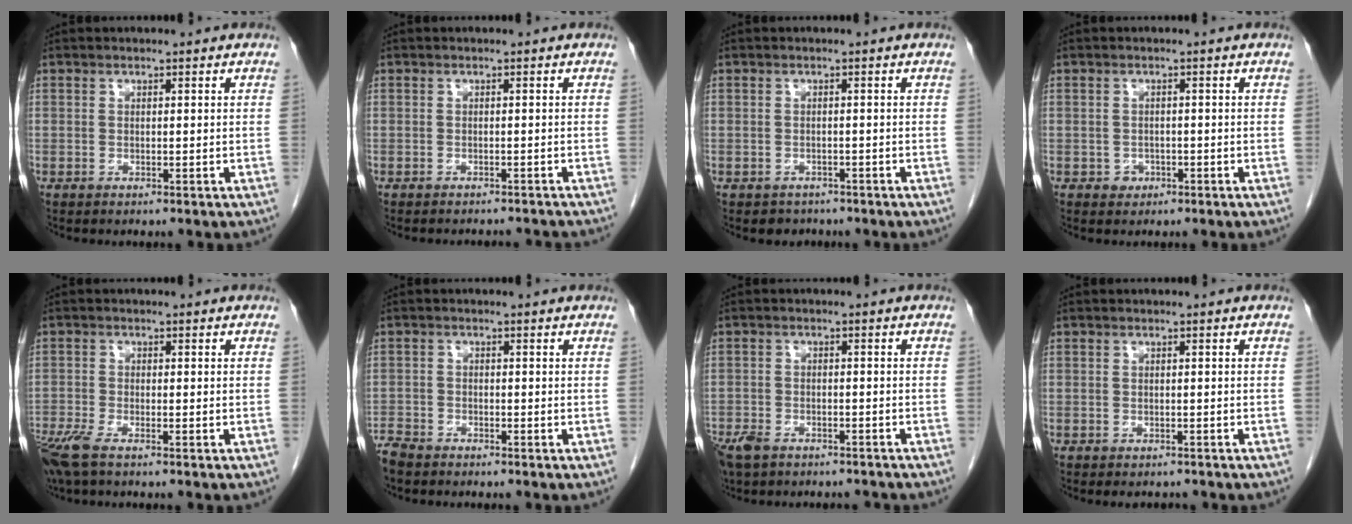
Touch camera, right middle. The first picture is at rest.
{"total": 5.8, "force": [-5.6, 1.0, 1.3], "torque": [-0.011, -0.004, -0.057]}
{"total": 2.1, "force": [-1.6, 1.3, -0.1], "torque": [-0.010, 0.004, -0.024]}
{"total": 1.4, "force": [-0.7, 1.2, 0.3], "torque": [-0.004, 0.005, -0.007]}
{"total": 5.4, "force": [-3.9, 1.0, 3.6], "torque": [-0.079, -0.015, -0.076]}
{"total": 3.2, "force": [-3.0, 0.7, 0.7], "torque": [-0.010, -0.009, -0.059]}
{"total": 9.2, "force": [-7.2, 4.1, 4.0], "torque": [-0.087, -0.002, -0.106]}
{"total": 2.3, "force": [-2.1, 0.8, 0.5], "torque": [-0.003, -0.002, -0.025]}